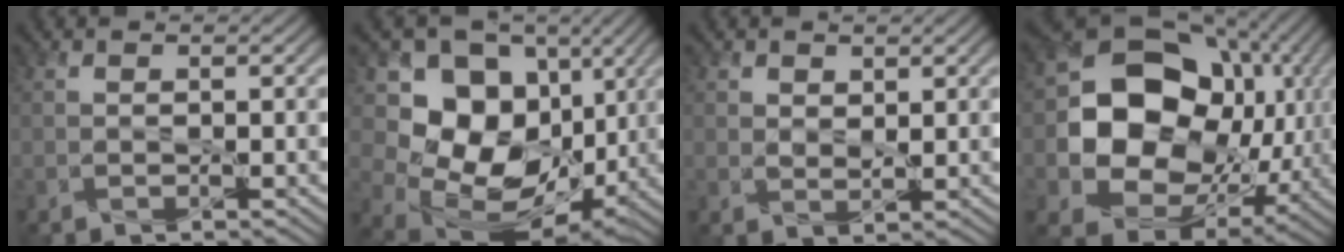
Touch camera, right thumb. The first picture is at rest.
{"total": 15.9, "force": [2.1, 12.6, 9.5], "torque": [-0.196, -0.012, 0.044]}
{"total": 2.0, "force": [1.3, 1.3, 0.8], "torque": [-0.022, -0.005, 0.027]}
{"total": 17.1, "force": [0.2, 13.9, 9.9], "torque": [-0.194, -0.041, 0.014]}